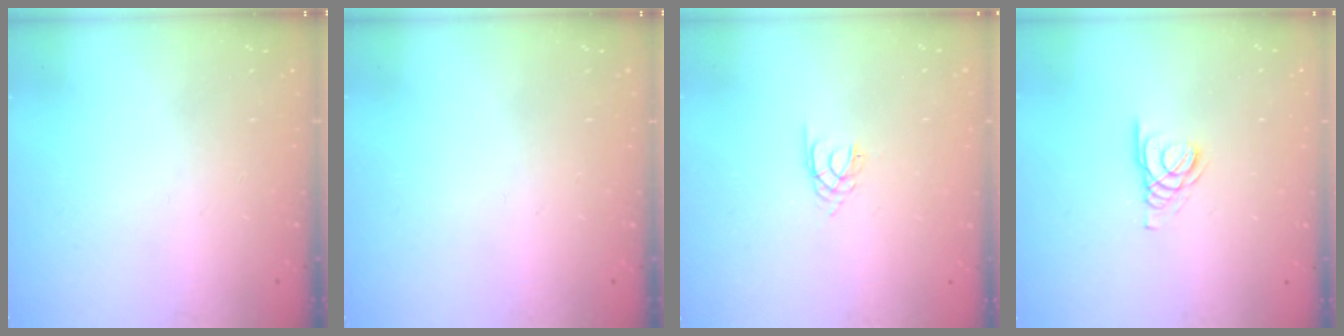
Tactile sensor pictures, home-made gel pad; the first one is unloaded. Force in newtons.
{"total": 0.0}
{"total": 1.6, "press": 1.6, "slide": 0.3}
{"total": 2.8, "press": 2.8, "slide": 0.3}